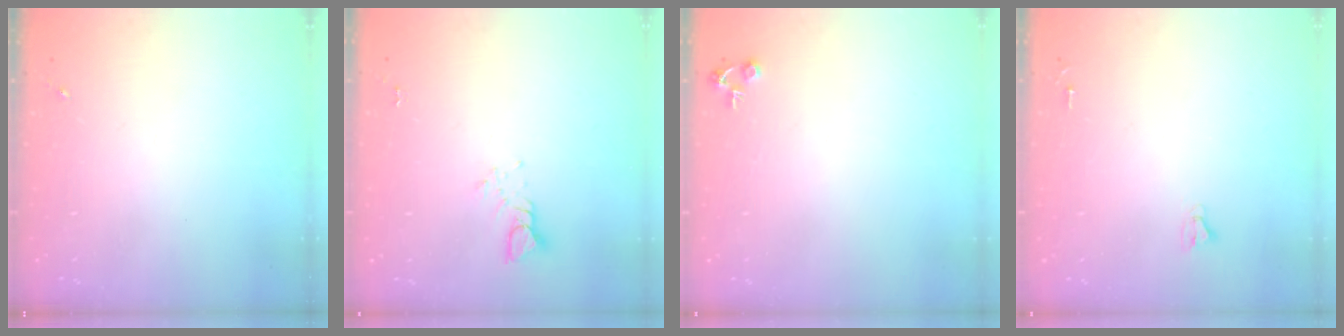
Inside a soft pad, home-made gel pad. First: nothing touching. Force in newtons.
{"total": 3.8, "press": 3.8, "slide": 0.3}
{"total": 4.7, "press": 4.7, "slide": 0.2}
{"total": 2.0, "press": 2.0, "slide": 0.2}